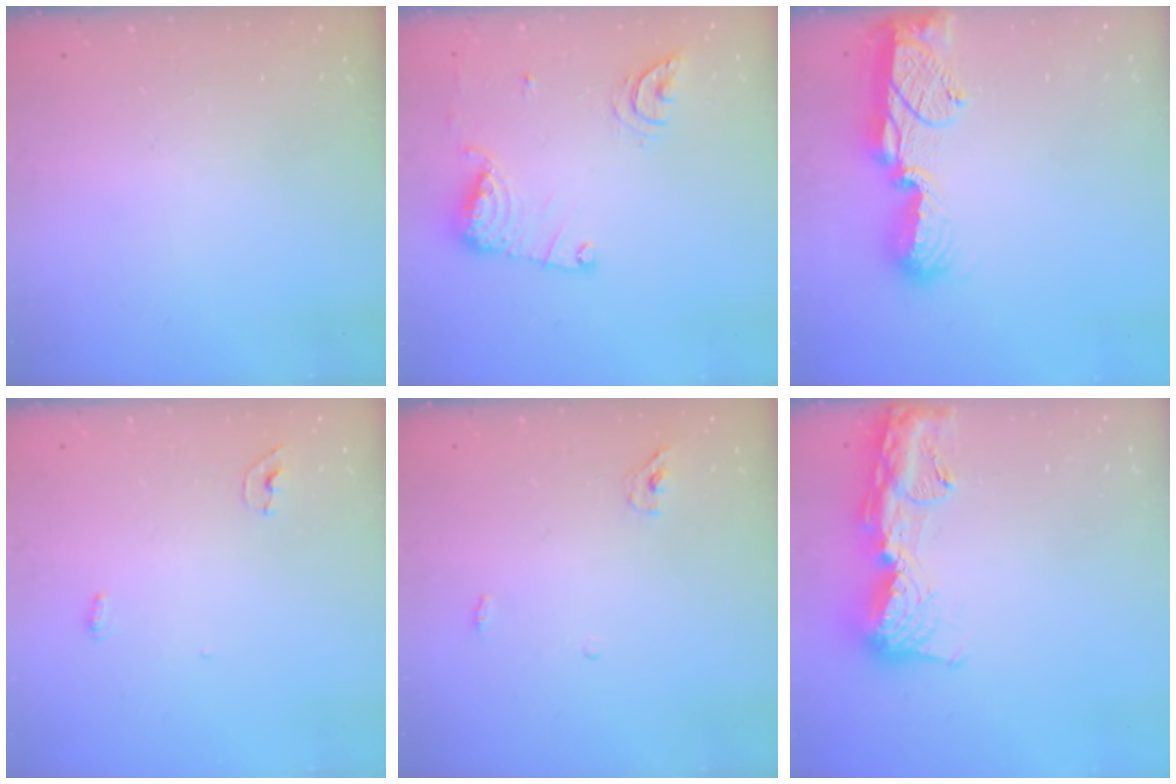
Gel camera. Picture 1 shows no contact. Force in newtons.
{"total": 12.2, "press": 12.2, "slide": 1.2}
{"total": 11.4, "press": 11.3, "slide": 1.5}
{"total": 6.4, "press": 4.1, "slide": 4.9}
{"total": 3.9, "press": 3.7, "slide": 1.2}
{"total": 15.6, "press": 15.5, "slide": 1.6}